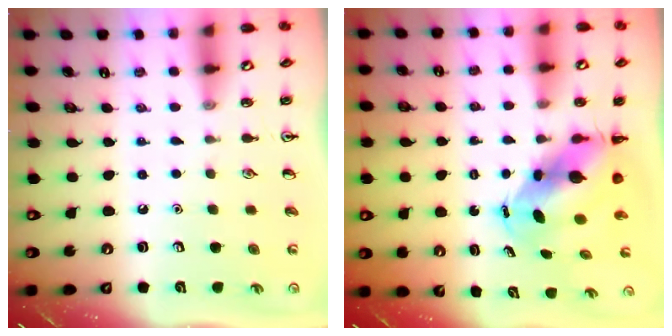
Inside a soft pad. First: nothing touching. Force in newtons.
{"total": 6.7, "press": 6.5, "slide": 1.7}